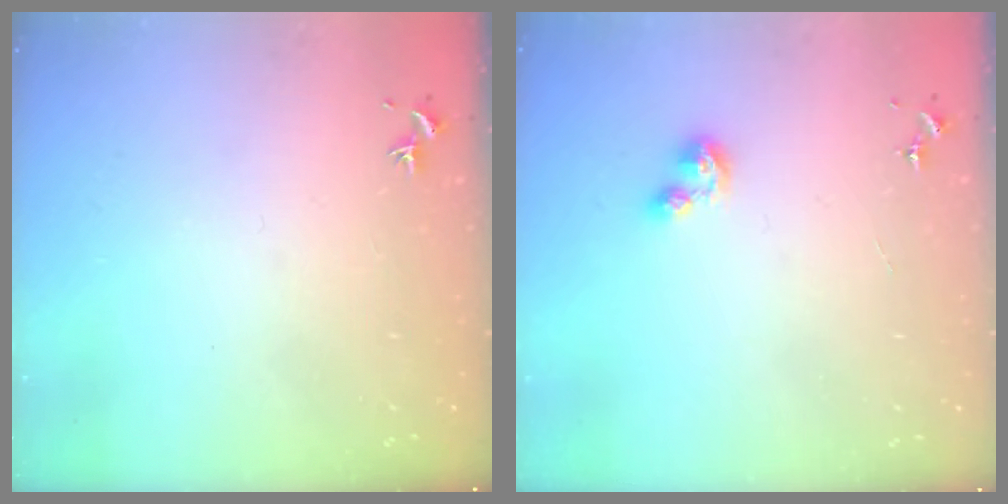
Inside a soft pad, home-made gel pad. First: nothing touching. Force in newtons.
{"total": 6.1, "press": 6.1, "slide": 0.8}